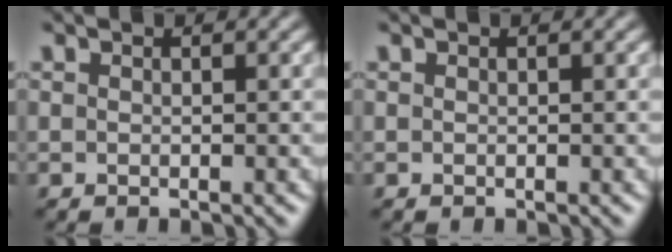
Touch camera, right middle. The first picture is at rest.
{"total": 0.0}